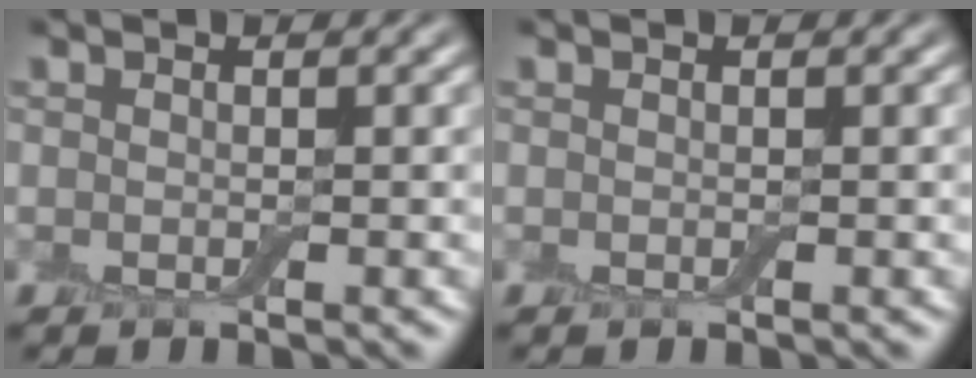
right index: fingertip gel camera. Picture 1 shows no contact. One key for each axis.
{"total": 0.0}